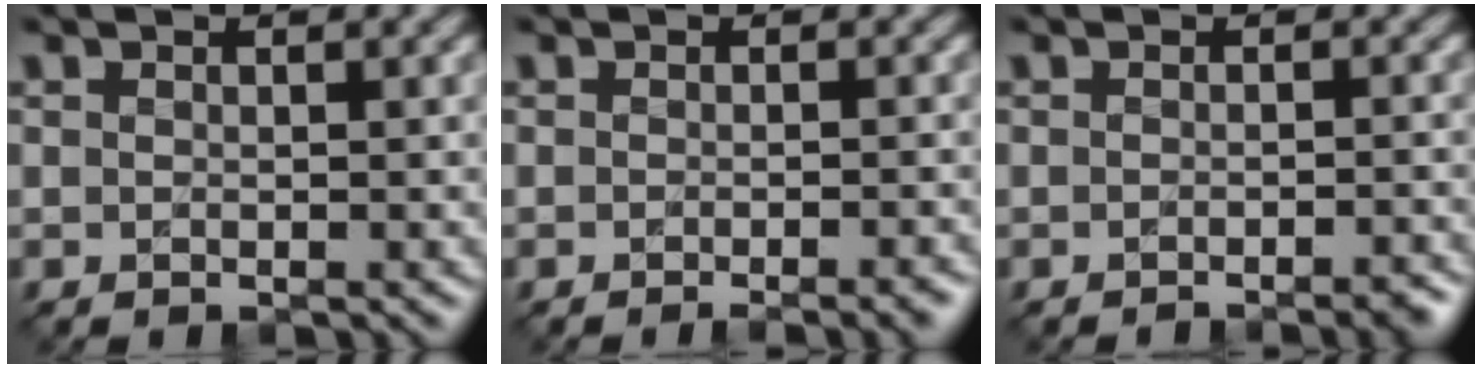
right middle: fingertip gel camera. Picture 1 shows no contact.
{"total": 2.6, "force": [-1.7, 0.6, 1.9], "torque": [-0.014, 0.002, -0.023]}
{"total": 1.9, "force": [-1.7, 0.3, 0.9], "torque": [0.000, 0.002, -0.023]}